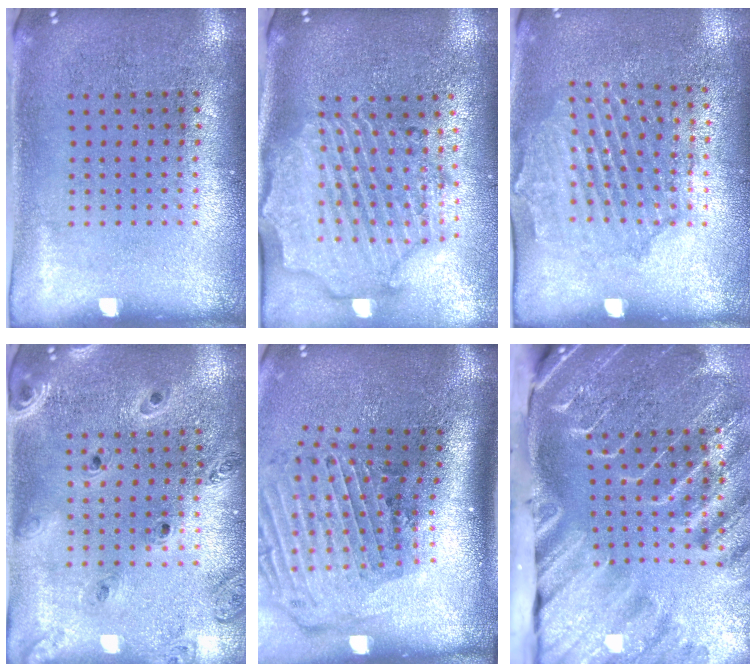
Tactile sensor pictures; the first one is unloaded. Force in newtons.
{"total": 3.0, "press": 2.6, "slide": 1.5}
{"total": 1.6, "press": 1.6, "slide": 0.3}
{"total": 1.3, "press": 1.3, "slide": 0.1}
{"total": 3.2, "press": 2.1, "slide": 2.4}
{"total": 4.7, "press": 3.5, "slide": 3.2}